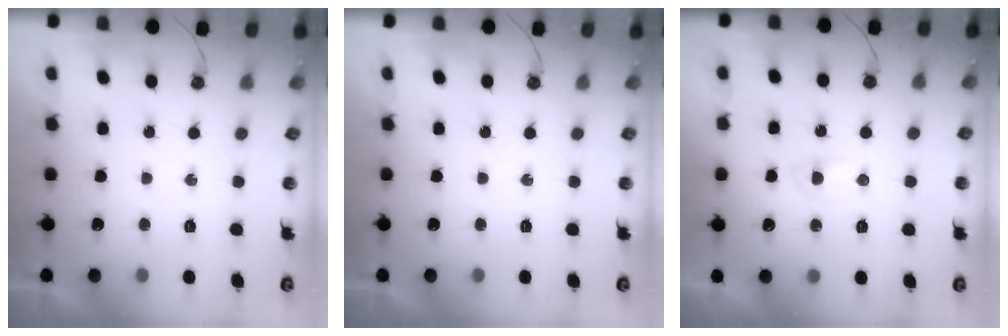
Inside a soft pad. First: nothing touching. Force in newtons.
{"total": 0.0}
{"total": 2.2, "press": 2.2, "slide": 0.4}